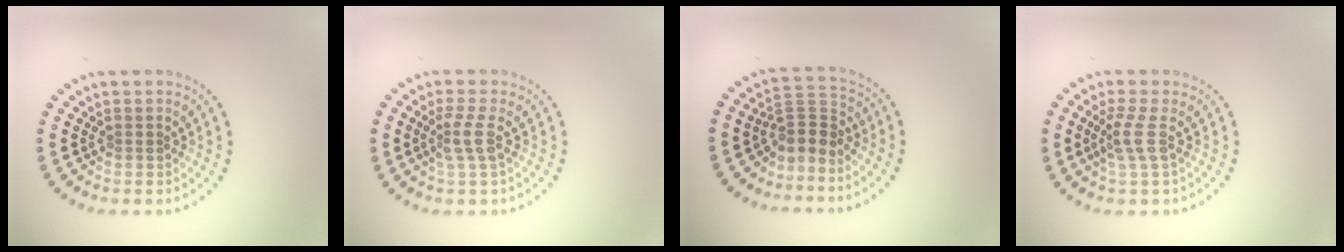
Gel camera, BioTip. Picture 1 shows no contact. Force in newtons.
{"total": 2.2, "press": 1.7, "slide": 1.4}
{"total": 2.8, "press": 2.1, "slide": 2.0}
{"total": 2.2, "press": 1.6, "slide": 1.5}